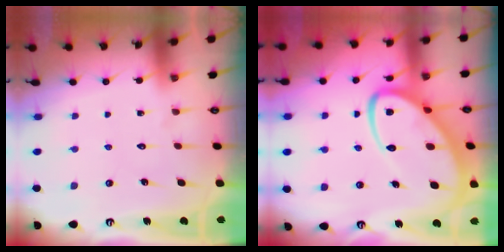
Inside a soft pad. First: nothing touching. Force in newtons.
{"total": 14.1, "press": 14.1, "slide": 1.2}